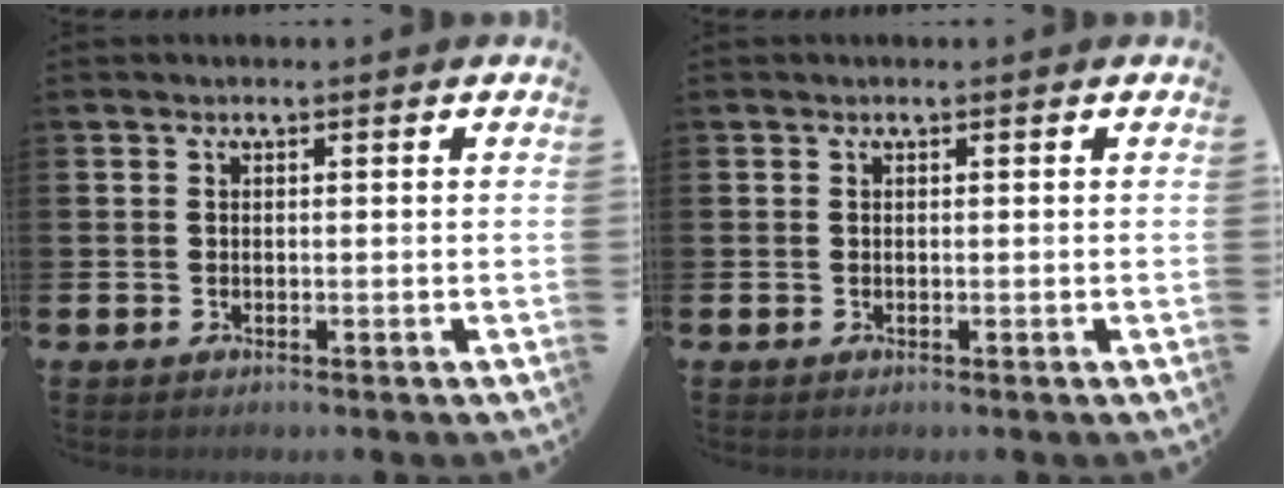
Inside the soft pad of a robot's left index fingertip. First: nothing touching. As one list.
[{"total": 0.0}]